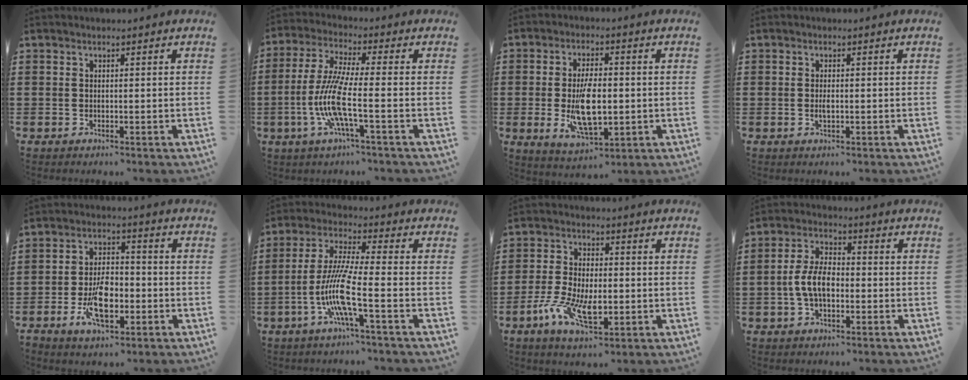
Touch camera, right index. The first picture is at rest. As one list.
[{"total": 10.0, "force": [-2.8, 1.5, 9.5], "torque": [-0.216, -0.019, -0.061]}, {"total": 8.8, "force": [-1.0, 4.0, 7.7], "torque": [-0.152, -0.004, -0.021]}, {"total": 1.2, "force": [-0.2, 0.5, 1.1], "torque": [-0.021, 0.002, -0.004]}, {"total": 8.3, "force": [-3.0, 4.1, 6.6], "torque": [-0.132, 0.004, -0.052]}, {"total": 10.0, "force": [-3.7, 0.7, 9.3], "torque": [-0.219, -0.023, -0.083]}, {"total": 8.6, "force": [-3.2, 4.0, 7.0], "torque": [-0.159, -0.006, -0.061]}, {"total": 6.4, "force": [-1.4, 3.5, 5.2], "torque": [-0.127, -0.002, -0.033]}]